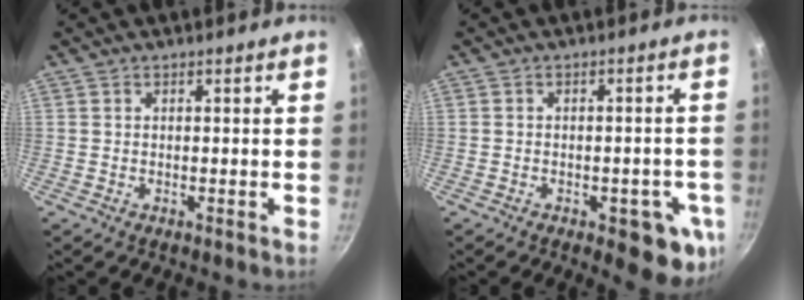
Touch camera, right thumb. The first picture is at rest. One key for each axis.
{"total": 10.0, "fx": -3.5, "fy": 4.4, "fz": 8.2, "tx": -0.059, "ty": 0.007, "tz": -0.040}